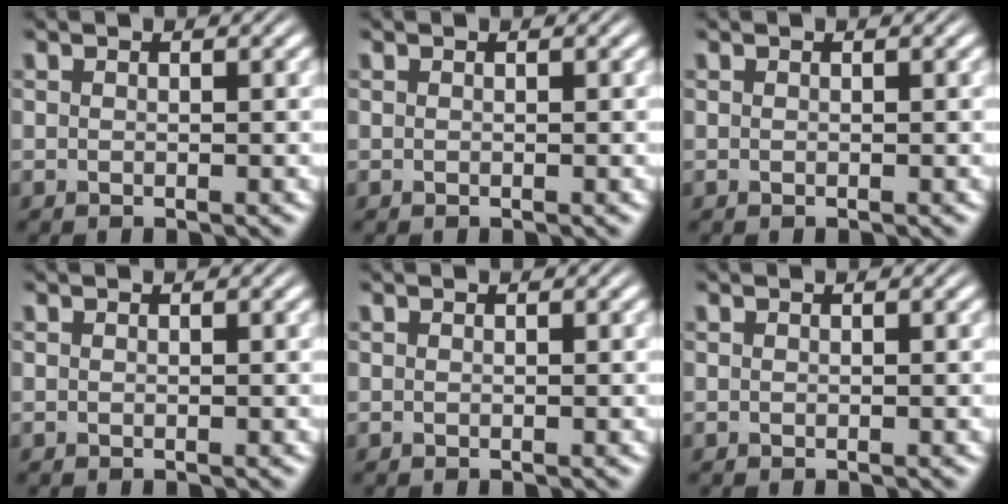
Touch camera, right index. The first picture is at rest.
{"total": 0.0}
{"total": 0.0}
{"total": 0.0}
{"total": 0.0}
{"total": 0.0}